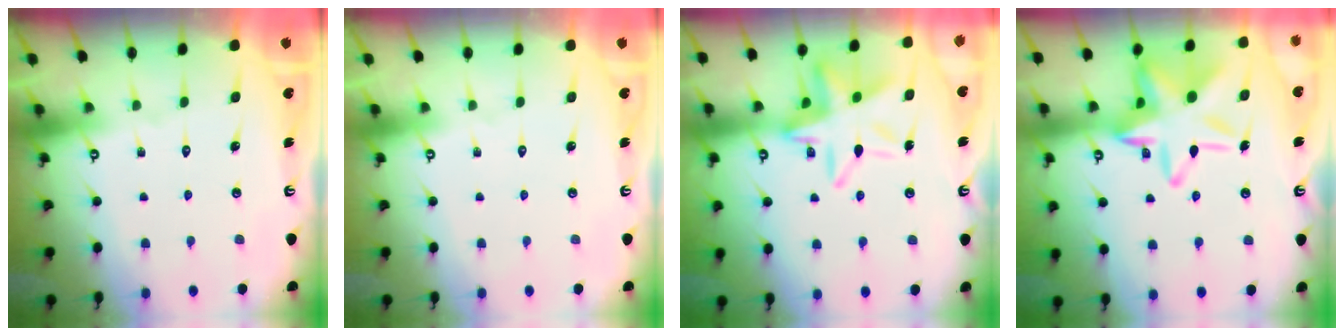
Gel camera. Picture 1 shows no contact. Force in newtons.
{"total": 0.0}
{"total": 15.5, "press": 15.4, "slide": 1.5}
{"total": 19.7, "press": 19.6, "slide": 1.4}